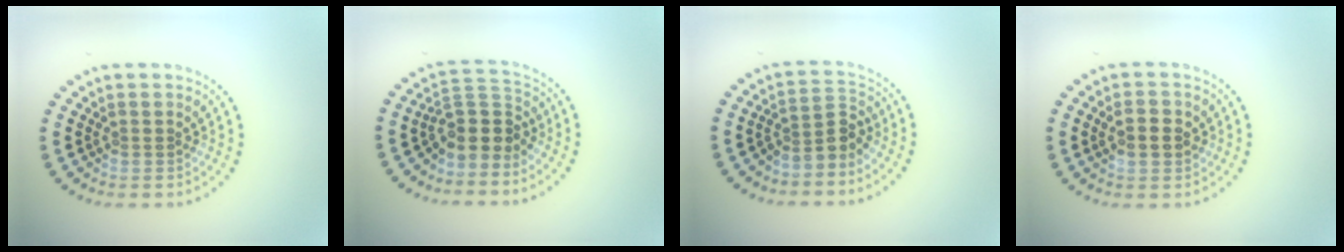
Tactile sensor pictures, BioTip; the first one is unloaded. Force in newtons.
{"total": 3.3, "press": 2.5, "slide": 2.1}
{"total": 2.7, "press": 2.0, "slide": 1.8}
{"total": 2.7, "press": 2.7, "slide": 0.2}